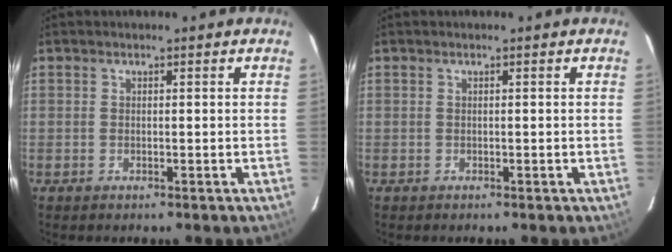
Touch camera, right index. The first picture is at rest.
{"total": 0.0}